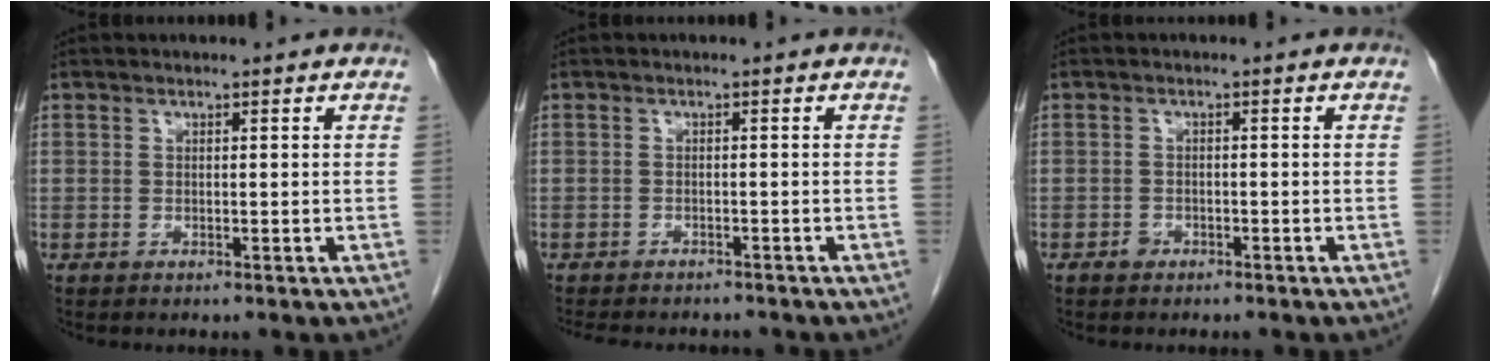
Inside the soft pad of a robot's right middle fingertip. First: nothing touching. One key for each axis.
{"total": 8.8, "fx": -7.8, "fy": 2.7, "fz": 3.0, "tx": -0.052, "ty": -0.004, "tz": -0.100}
{"total": 1.2, "fx": -0.9, "fy": 0.8, "fz": 0.3, "tx": -0.008, "ty": 0.003, "tz": -0.018}